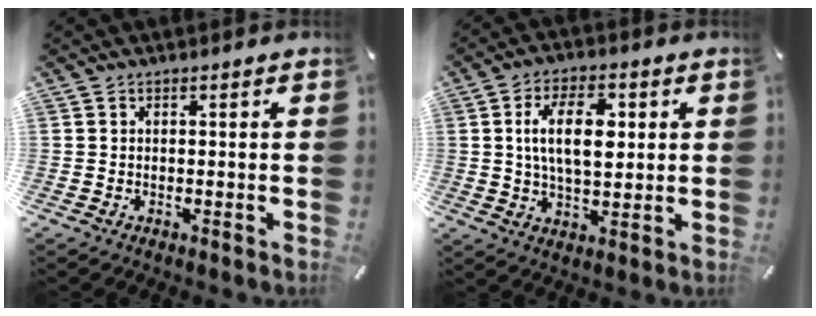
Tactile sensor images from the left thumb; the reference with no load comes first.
{"total": 12.2, "force": [2.4, 6.8, 9.9], "torque": [-0.174, 0.002, 0.035]}